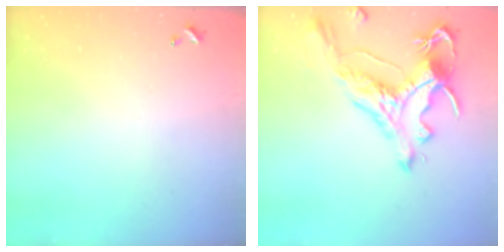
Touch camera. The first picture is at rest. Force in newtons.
{"total": 3.8, "press": 3.4, "slide": 1.7}